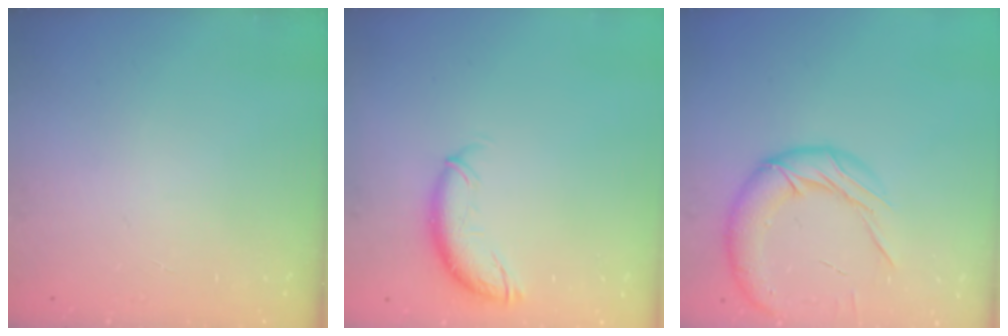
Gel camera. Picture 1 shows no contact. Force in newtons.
{"total": 9.9, "press": 9.8, "slide": 1.4}
{"total": 15.9, "press": 15.7, "slide": 1.9}